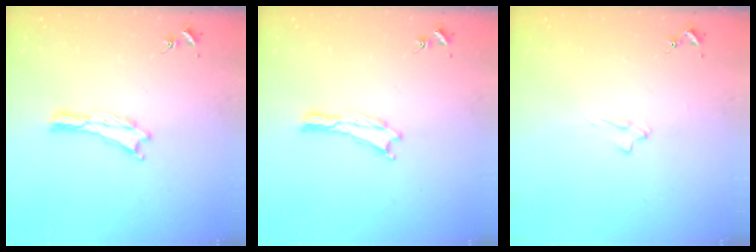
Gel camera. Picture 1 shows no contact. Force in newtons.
{"total": 0.0}
{"total": 2.1, "press": 2.1, "slide": 0.3}